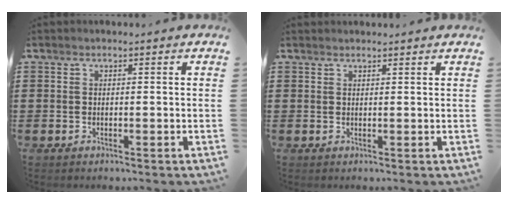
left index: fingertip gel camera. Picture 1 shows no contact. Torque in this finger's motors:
{"motor_torque": [1.11, -0.61, 0.19, 0.00]}